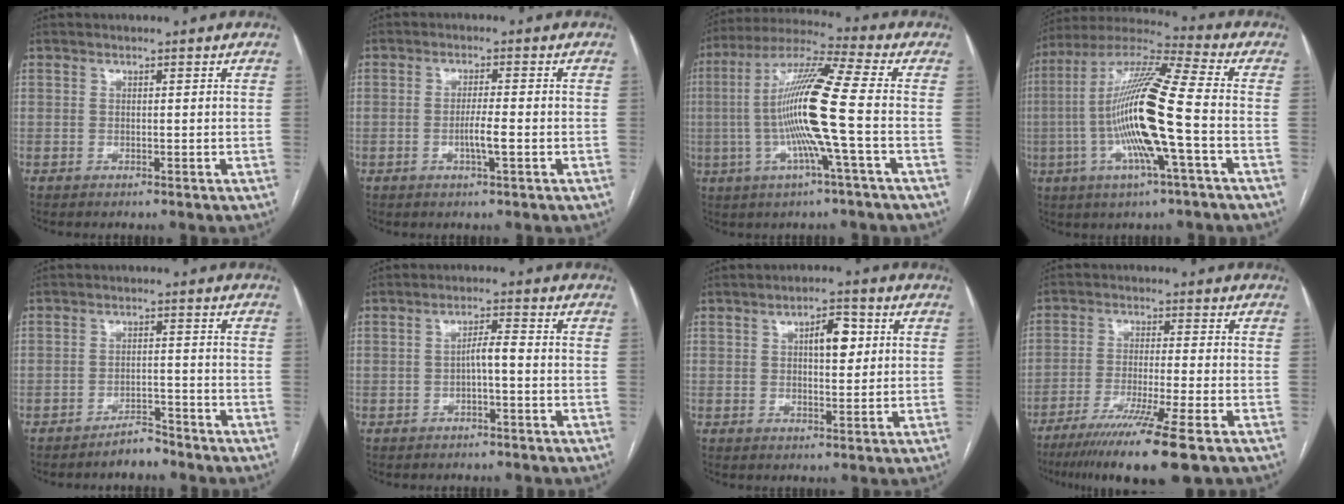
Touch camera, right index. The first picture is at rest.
{"total": 3.3, "force": [-1.1, -0.1, 3.2], "torque": [-0.061, -0.003, -0.019]}
{"total": 14.7, "force": [-1.8, -1.1, 14.6], "torque": [-0.277, 0.005, -0.046]}
{"total": 17.7, "force": [-2.9, 0.3, 17.5], "torque": [-0.341, 0.003, -0.064]}
{"total": 3.2, "force": [-3.1, 0.7, 0.6], "torque": [-0.007, -0.001, -0.052]}
{"total": 2.7, "force": [-0.7, 0.3, 2.5], "torque": [-0.041, 0.007, -0.013]}
{"total": 5.2, "force": [1.5, 2.0, 4.5], "torque": [-0.069, 0.010, 0.023]}
{"total": 13.1, "force": [-8.8, -1.1, 9.6], "torque": [-0.166, -0.041, -0.143]}